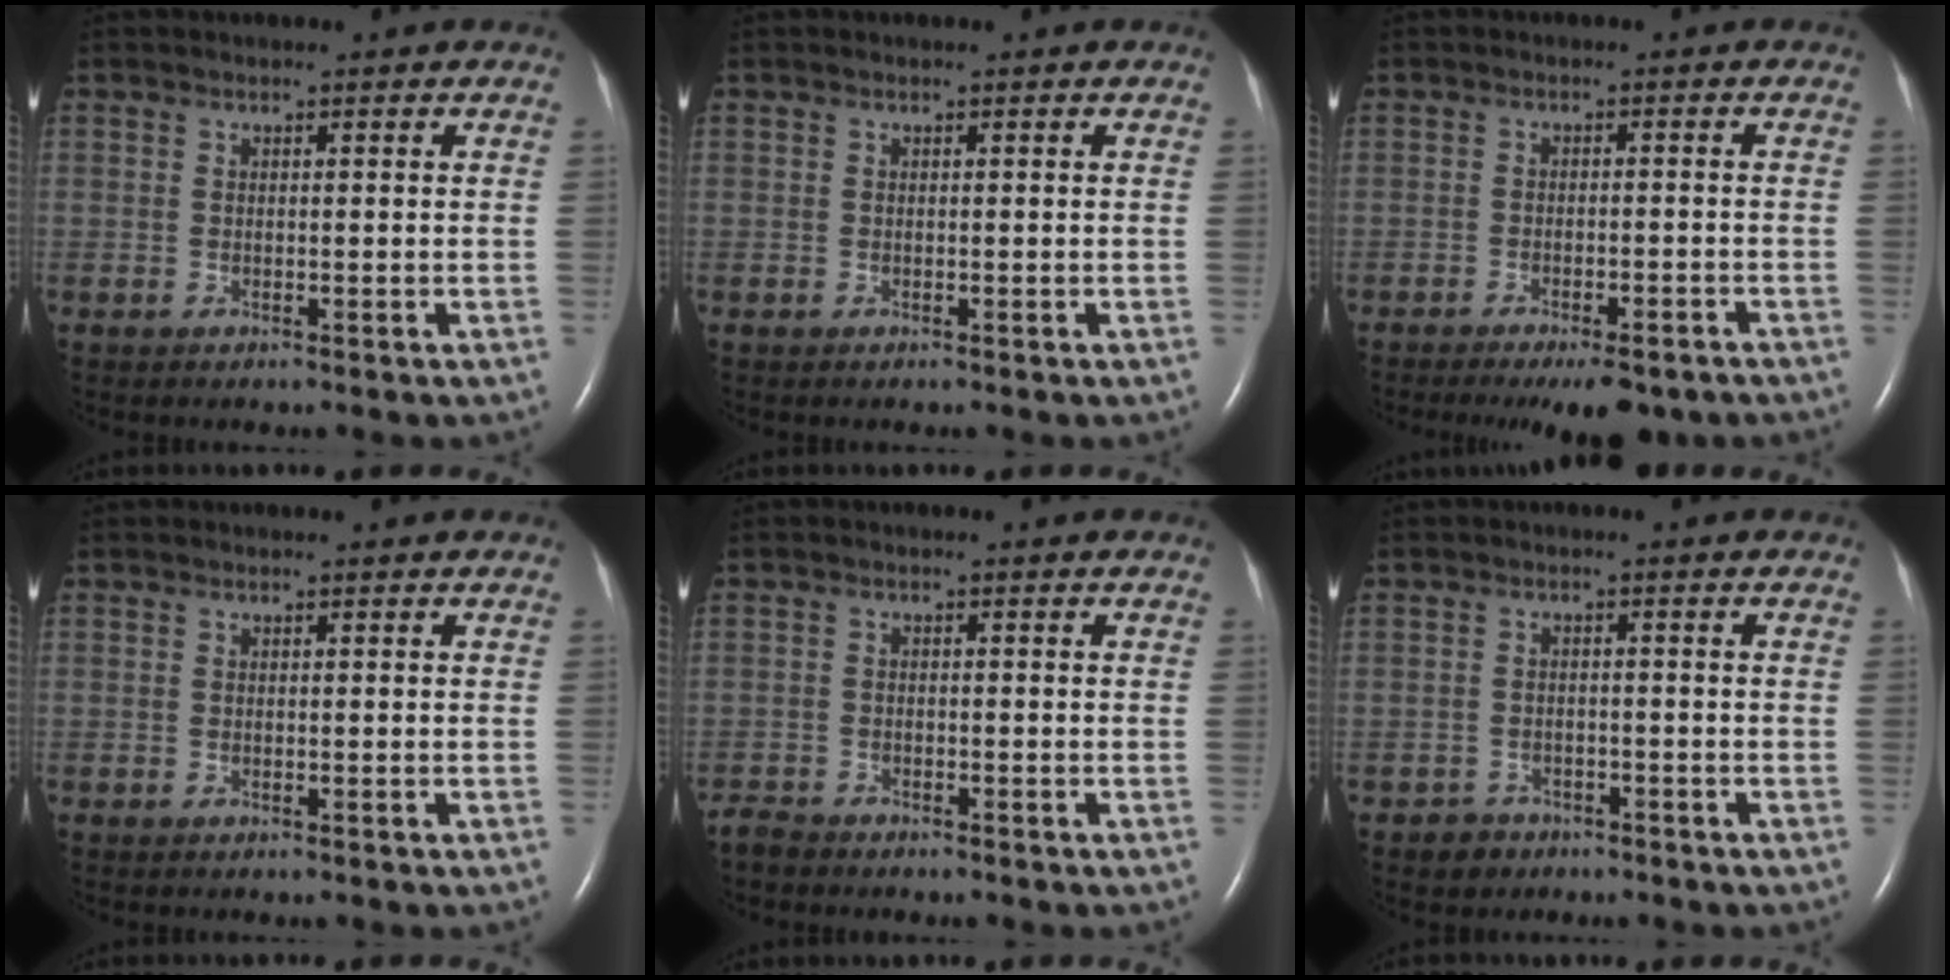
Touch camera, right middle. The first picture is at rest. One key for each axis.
{"total": 0.0}
{"total": 8.2, "fx": -6.4, "fy": 2.3, "fz": 4.6, "tx": -0.053, "ty": -0.007, "tz": -0.085}
{"total": 0.0}
{"total": 1.8, "fx": -1.7, "fy": 0.5, "fz": 0.0, "tx": -0.004, "ty": -0.003, "tz": -0.031}
{"total": 2.5, "fx": -1.6, "fy": 1.8, "fz": -0.1, "tx": -0.003, "ty": 0.010, "tz": -0.025}